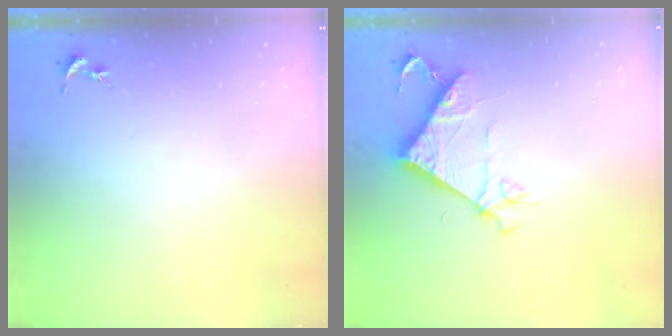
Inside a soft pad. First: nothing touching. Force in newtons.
{"total": 7.5, "press": 7.5, "slide": 0.4}